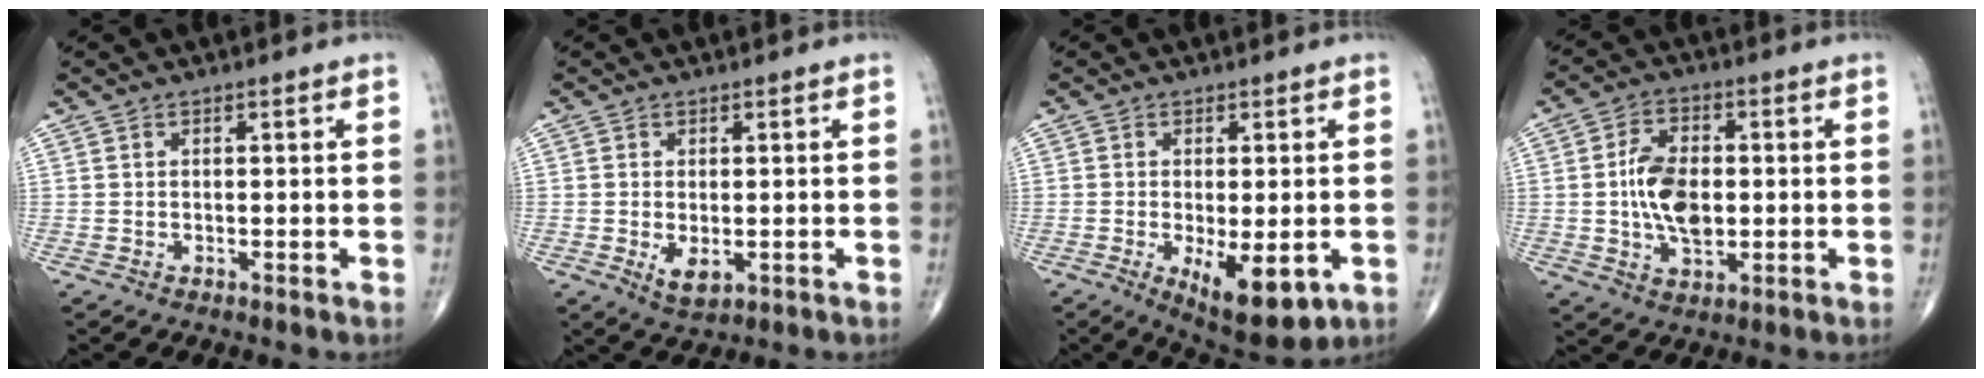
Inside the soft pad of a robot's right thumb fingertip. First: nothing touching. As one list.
[{"total": 3.6, "force": [-0.7, 1.9, 3.0], "torque": [-0.048, -0.009, -0.003]}, {"total": 10.6, "force": [-3.2, 4.1, 9.2], "torque": [-0.131, -0.017, -0.036]}, {"total": 10.0, "force": [-0.2, 5.9, 8.0], "torque": [-0.134, 0.004, -0.003]}]